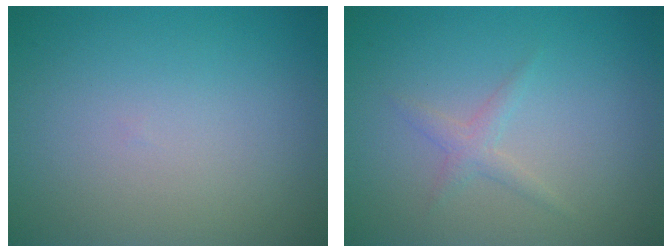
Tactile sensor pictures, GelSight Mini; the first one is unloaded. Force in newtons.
{"total": 1.3, "press": 1.3, "slide": 0.0}